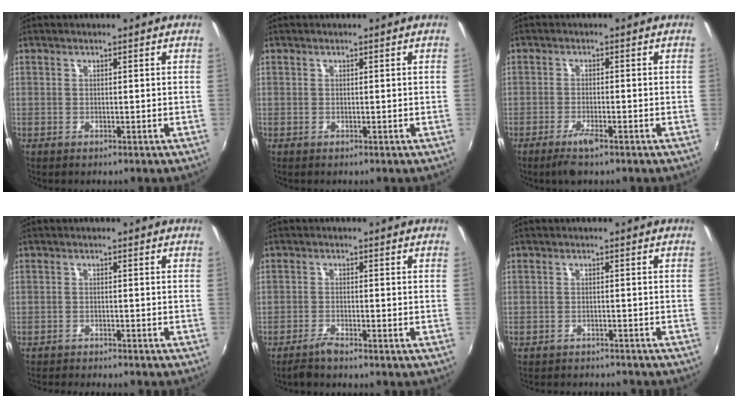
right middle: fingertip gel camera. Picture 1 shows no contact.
{"total": 0.0}
{"total": 3.6, "force": [-2.5, 0.6, 2.6], "torque": [-0.062, -0.008, -0.049]}
{"total": 6.3, "force": [-6.0, 0.6, 2.0], "torque": [-0.055, -0.016, -0.091]}
{"total": 2.5, "force": [-2.3, 0.0, 1.1], "torque": [-0.034, -0.004, -0.047]}
{"total": 8.0, "force": [-7.5, 1.8, 2.3], "torque": [-0.061, -0.012, -0.106]}